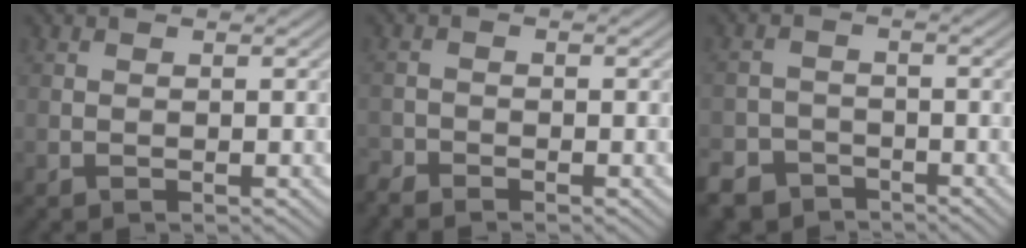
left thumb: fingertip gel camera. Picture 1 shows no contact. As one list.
[{"total": 1.8, "force": [-1.8, 0.3, 0.3], "torque": [-0.007, -0.006, -0.043]}, {"total": 5.4, "force": [-4.2, 3.2, 1.1], "torque": [-0.014, -0.005, -0.076]}]